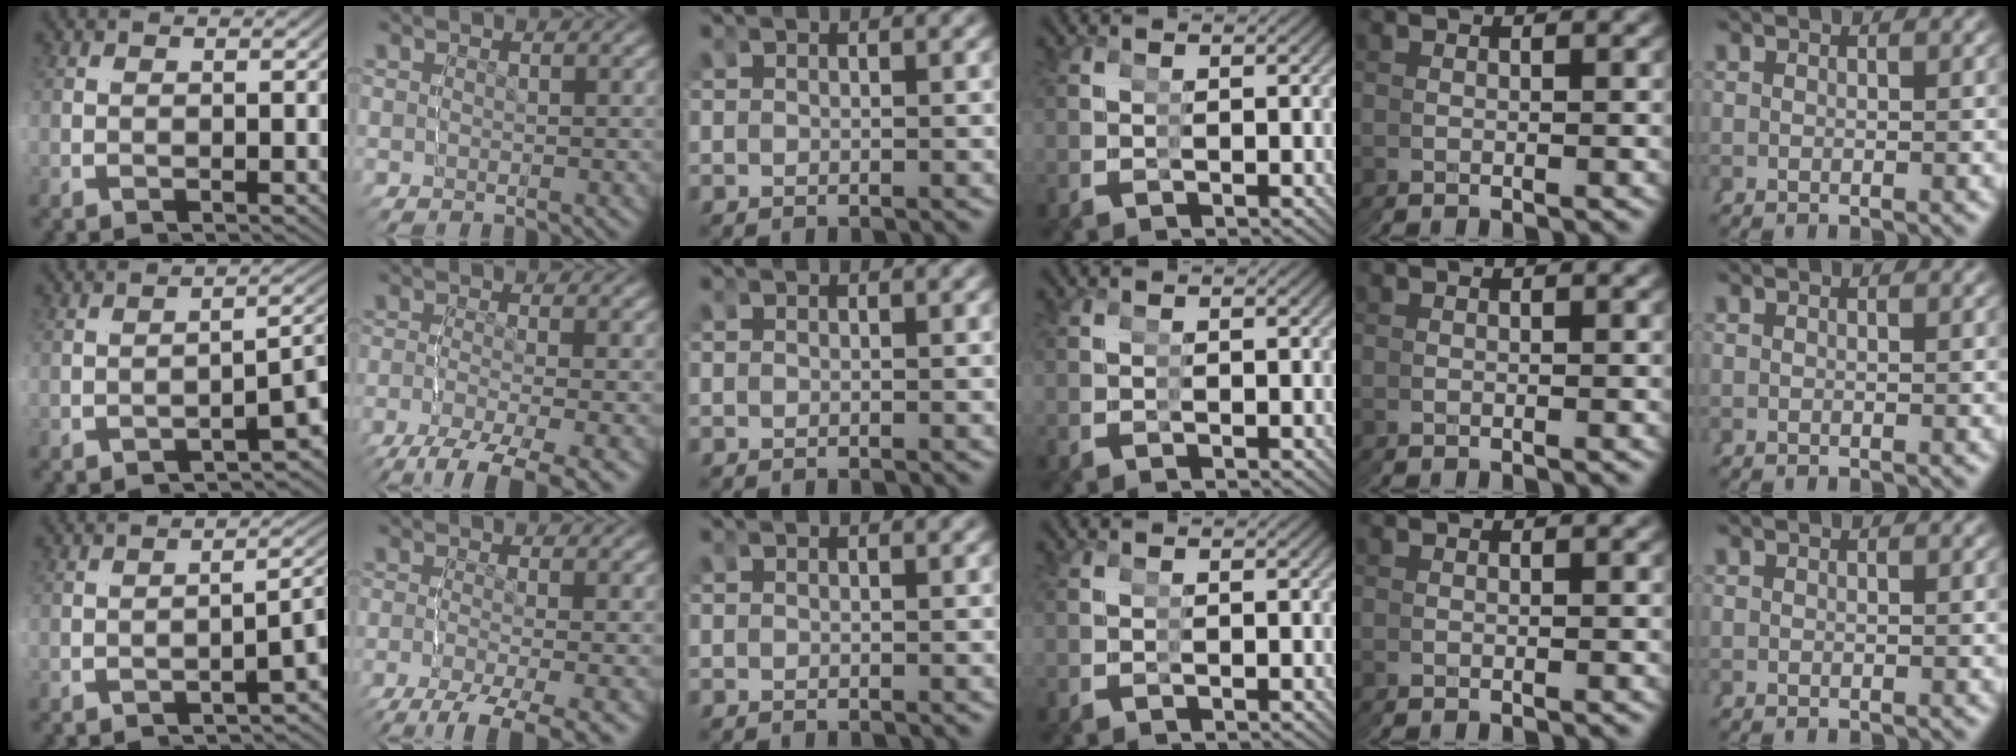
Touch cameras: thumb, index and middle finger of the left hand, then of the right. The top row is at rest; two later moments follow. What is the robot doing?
{"motion": "grasp_and_lifting", "object": "condiment"}